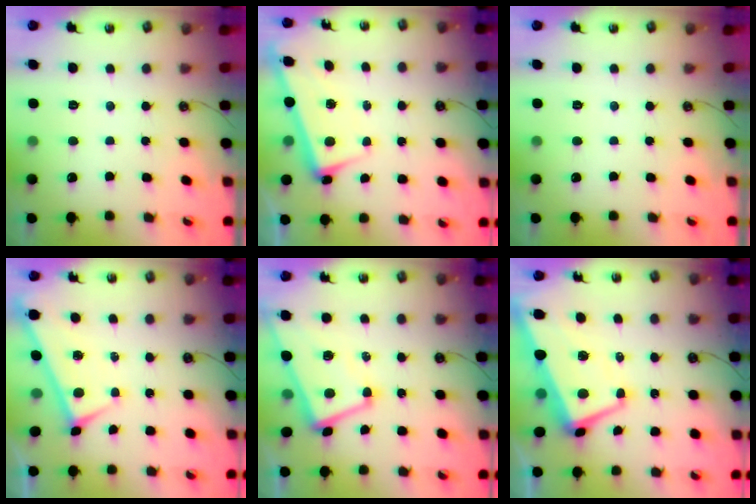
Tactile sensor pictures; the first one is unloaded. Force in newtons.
{"total": 2.7, "press": 2.6, "slide": 0.7}
{"total": 0.0}
{"total": 0.0}
{"total": 1.1, "press": 0.7, "slide": 0.9}
{"total": 2.7, "press": 2.2, "slide": 1.7}